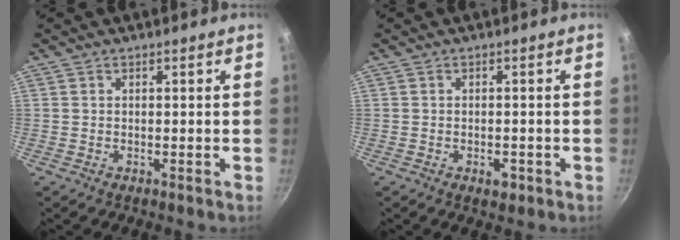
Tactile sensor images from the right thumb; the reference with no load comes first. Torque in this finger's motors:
{"motor_torque": [0.67, 0.59, 0.60, -0.48, 0.19]}